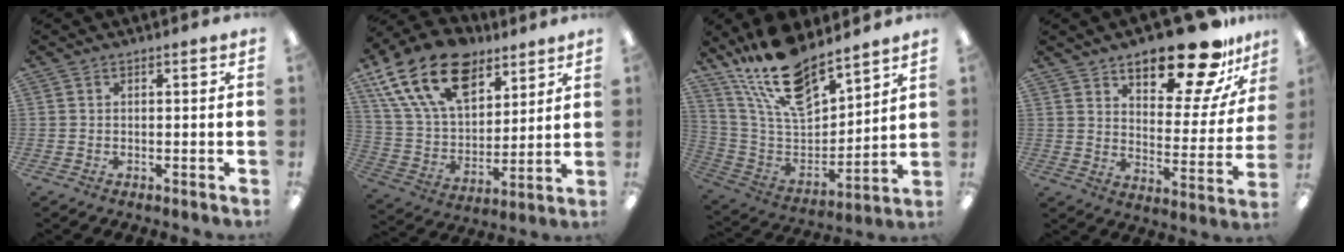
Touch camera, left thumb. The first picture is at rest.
{"total": 21.2, "force": [12.2, 12.5, 12.0], "torque": [-0.229, -0.054, 0.223]}
{"total": 19.3, "force": [15.6, 6.7, 9.1], "torque": [-0.188, -0.093, 0.279]}
{"total": 21.8, "force": [16.3, 7.9, 12.2], "torque": [-0.169, -0.108, 0.267]}